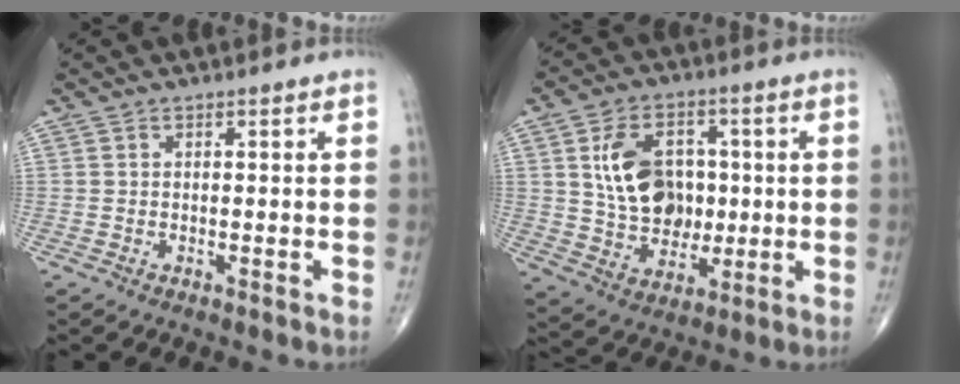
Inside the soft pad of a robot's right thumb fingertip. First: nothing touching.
{"total": 13.9, "force": [1.9, 10.2, 9.3], "torque": [-0.126, -0.001, 0.040]}